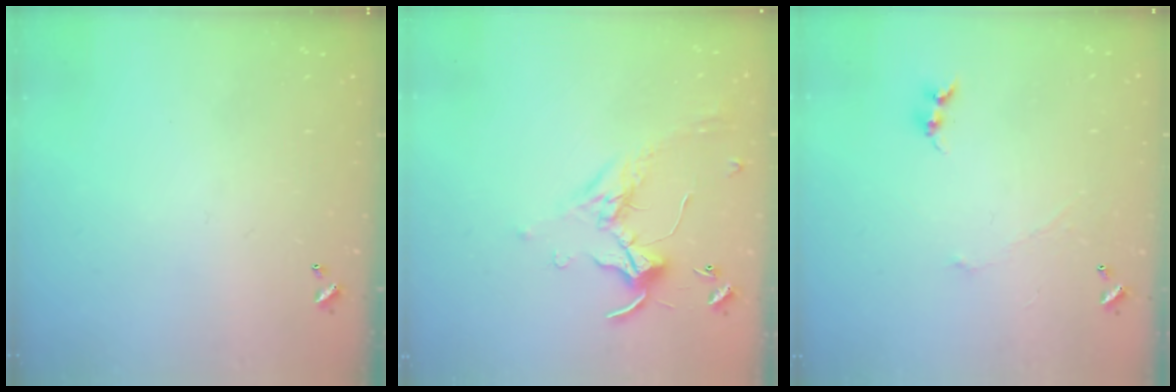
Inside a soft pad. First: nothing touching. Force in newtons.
{"total": 0.0}
{"total": 0.0}